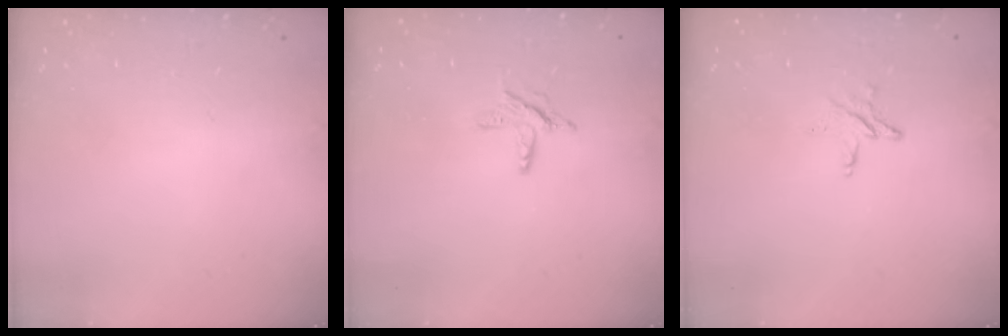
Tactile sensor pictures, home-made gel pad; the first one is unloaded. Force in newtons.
{"total": 6.0, "press": 6.0, "slide": 0.3}
{"total": 4.7, "press": 4.7, "slide": 0.4}